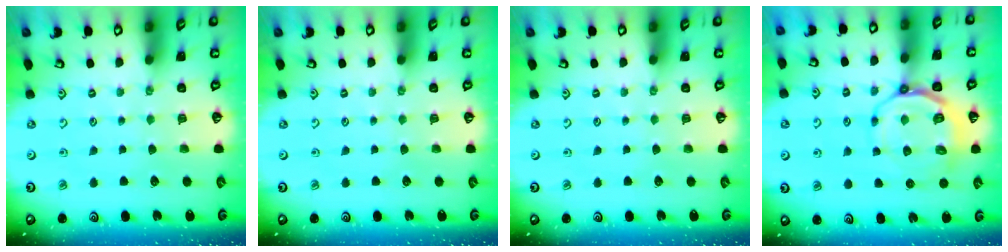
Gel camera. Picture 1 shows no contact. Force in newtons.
{"total": 0.0}
{"total": 0.0}
{"total": 11.1, "press": 10.7, "slide": 3.0}